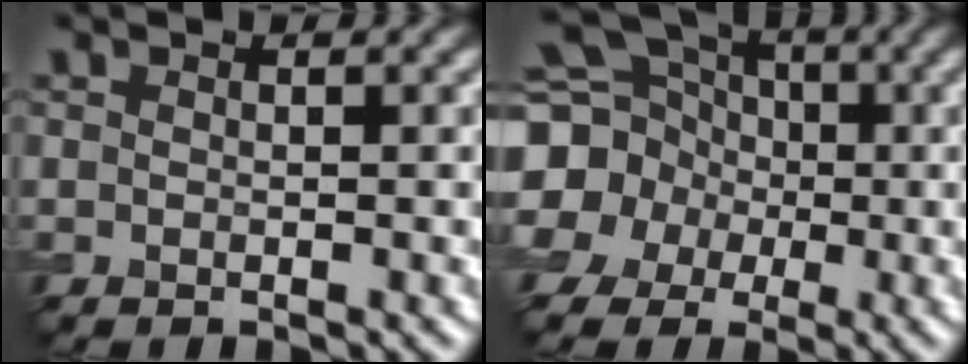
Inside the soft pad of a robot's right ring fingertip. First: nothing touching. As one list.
[{"total": 16.5, "force": [-0.2, 15.5, 5.7], "torque": [-0.172, -0.004, -0.045]}]